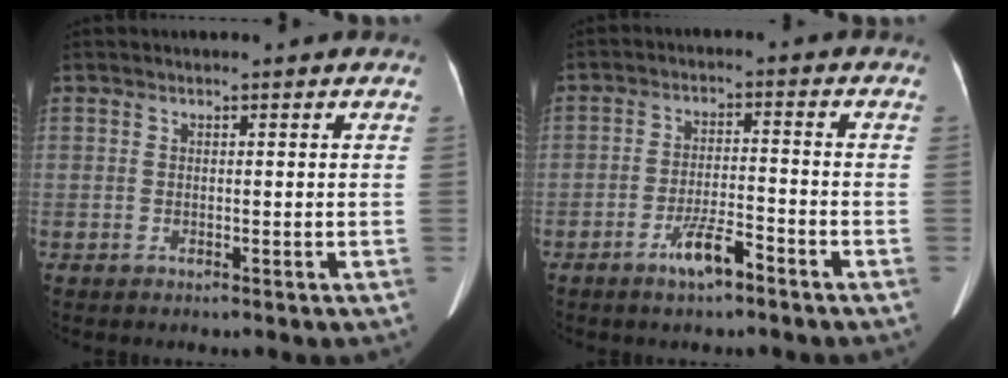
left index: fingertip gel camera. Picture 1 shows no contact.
{"total": 5.2, "force": [-3.5, 0.9, 3.7], "torque": [-0.073, -0.002, -0.063]}